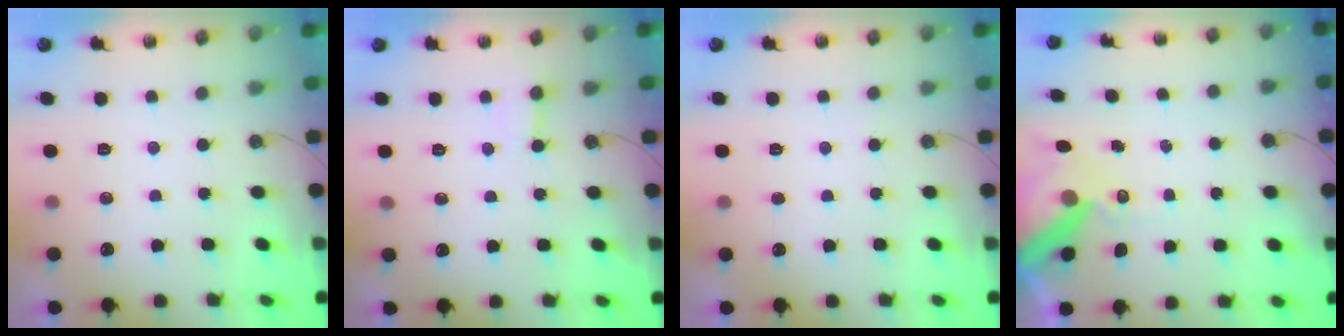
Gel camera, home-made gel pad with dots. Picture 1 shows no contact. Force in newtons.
{"total": 2.0, "press": 2.0, "slide": 0.0}
{"total": 3.7, "press": 3.7, "slide": 0.3}
{"total": 10.9, "press": 10.8, "slide": 1.5}